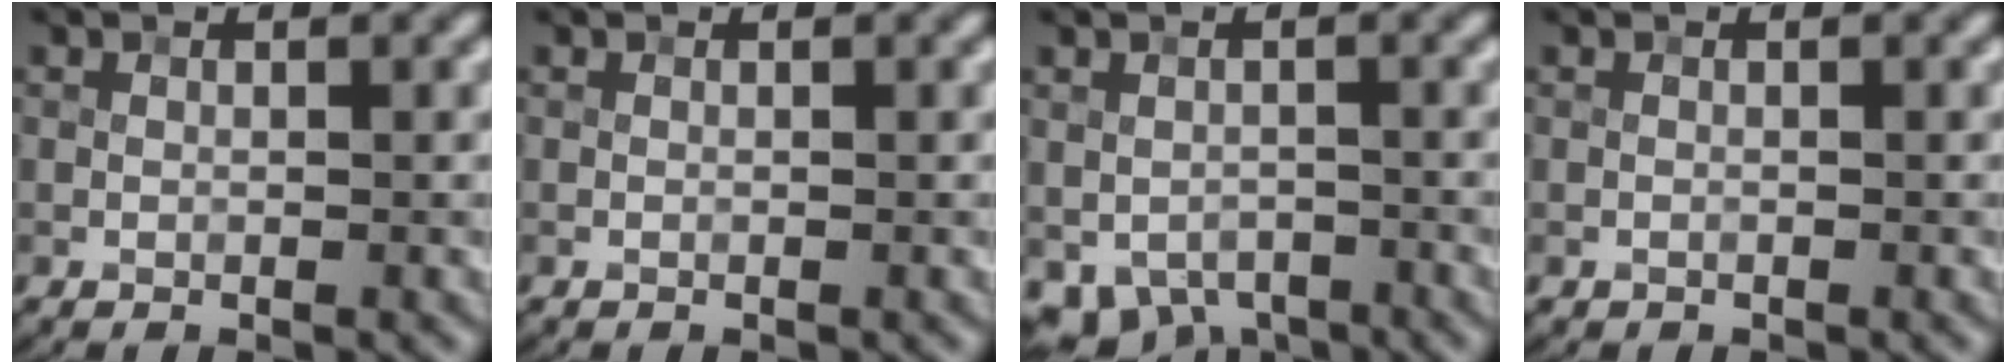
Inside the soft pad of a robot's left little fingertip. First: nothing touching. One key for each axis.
{"total": 0.0}
{"total": 3.6, "fx": -2.2, "fy": 2.5, "fz": 1.4, "tx": -0.016, "ty": -0.014, "tz": -0.030}
{"total": 0.0}